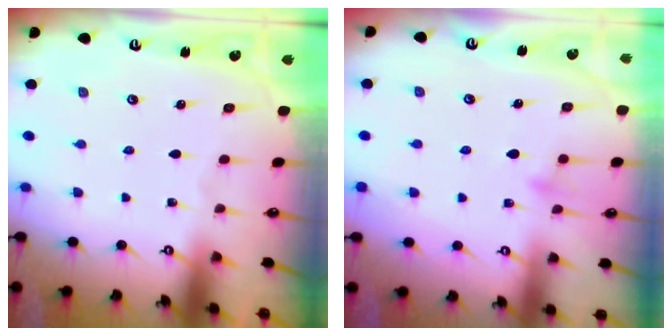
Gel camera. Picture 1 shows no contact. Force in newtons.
{"total": 7.8, "press": 7.8, "slide": 0.7}